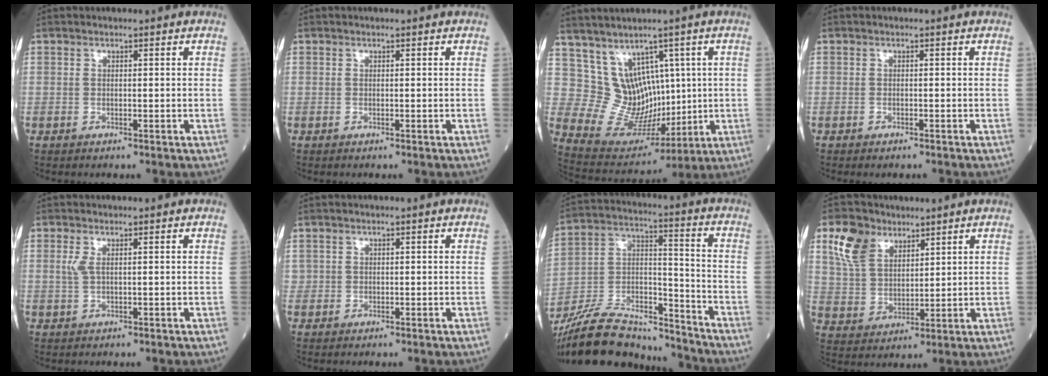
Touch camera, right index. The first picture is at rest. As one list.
[{"total": 0.0}, {"total": 9.3, "force": [3.4, 7.5, 4.4], "torque": [-0.079, 0.031, 0.092]}, {"total": 0.9, "force": [-0.8, 0.2, 0.4], "torque": [-0.010, -0.002, -0.011]}, {"total": 1.5, "force": [0.5, 0.4, 1.4], "torque": [-0.039, 0.001, 0.012]}, {"total": 0.6, "force": [0.2, 0.6, 0.1], "torque": [0.008, 0.005, 0.001]}, {"total": 20.8, "force": [-19.2, 4.3, 6.8], "torque": [-0.157, 0.008, -0.332]}, {"total": 8.8, "force": [5.5, 5.1, 4.7], "torque": [-0.108, 0.021, 0.114]}]